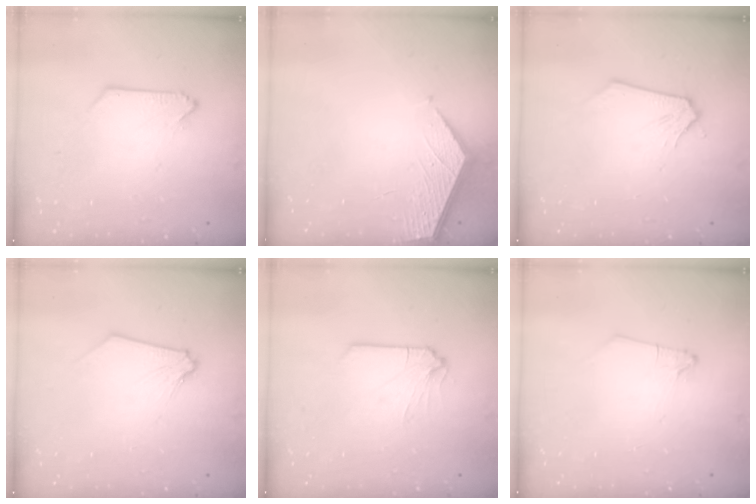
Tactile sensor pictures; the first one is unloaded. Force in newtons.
{"total": 2.2, "press": 2.2, "slide": 0.2}
{"total": 0.0}
{"total": 0.0}
{"total": 0.0}
{"total": 1.0, "press": 1.0, "slide": 0.1}